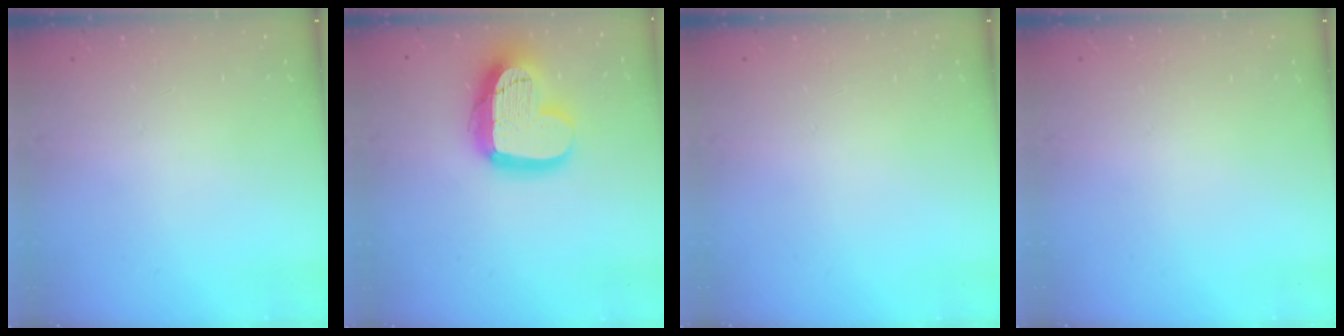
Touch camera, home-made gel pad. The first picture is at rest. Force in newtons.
{"total": 19.3, "press": 19.2, "slide": 1.7}
{"total": 0.0}
{"total": 0.0}